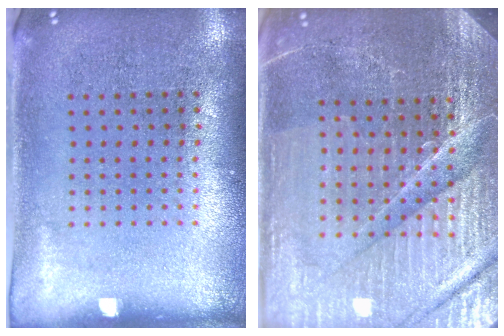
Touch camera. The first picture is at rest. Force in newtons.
{"total": 5.5, "press": 5.0, "slide": 2.2}